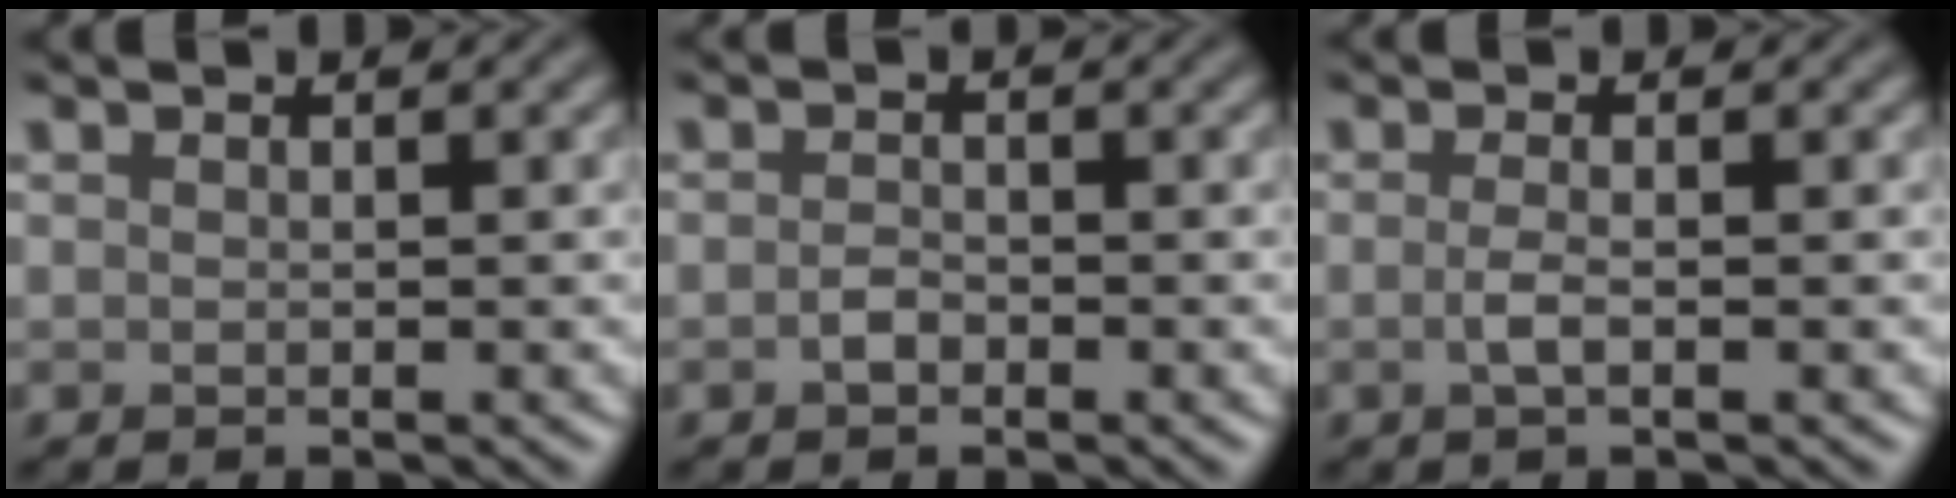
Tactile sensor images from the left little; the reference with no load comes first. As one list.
[{"total": 1.1, "force": [-0.6, 0.7, 0.7], "torque": [-0.017, 0.000, -0.013]}, {"total": 1.6, "force": [-0.3, 0.4, 1.4], "torque": [-0.030, 0.000, -0.011]}]